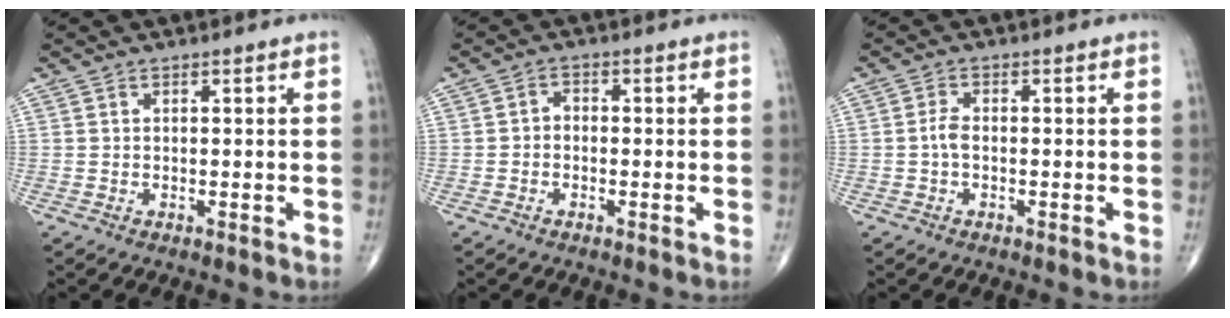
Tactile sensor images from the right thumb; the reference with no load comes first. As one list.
[{"total": 1.9, "force": [-0.5, 1.4, 1.1], "torque": [-0.010, 0.009, -0.015]}, {"total": 2.1, "force": [-0.4, 1.1, 1.7], "torque": [-0.035, 0.005, -0.012]}]